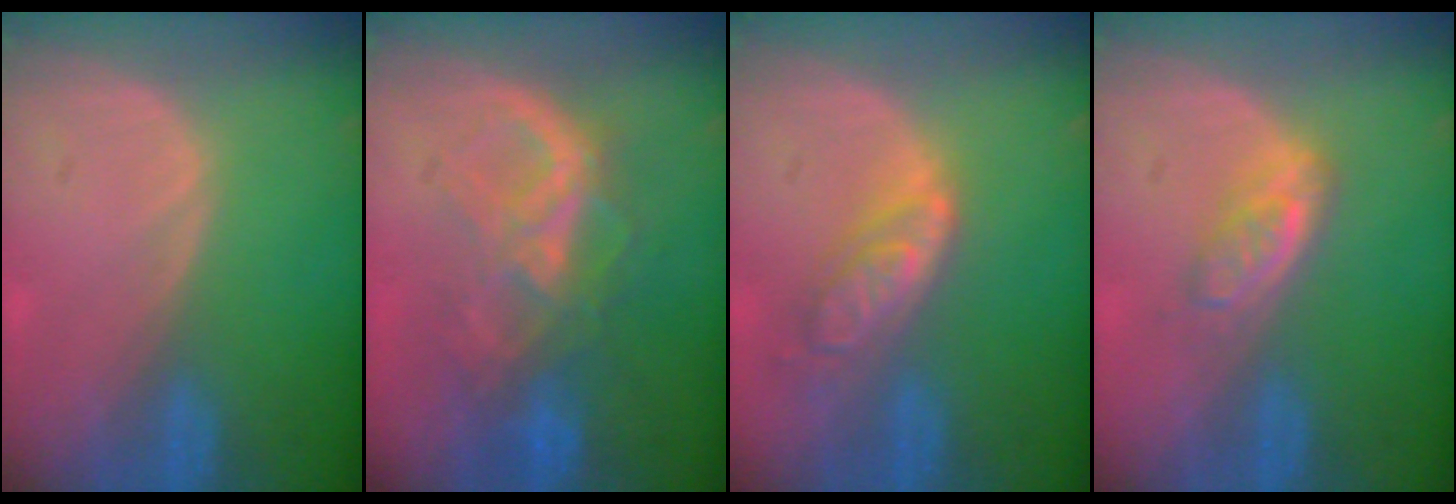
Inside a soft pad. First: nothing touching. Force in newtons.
{"total": 7.9, "press": 7.6, "slide": 2.3}
{"total": 6.4, "press": 5.6, "slide": 3.1}
{"total": 3.8, "press": 3.8, "slide": 0.2}